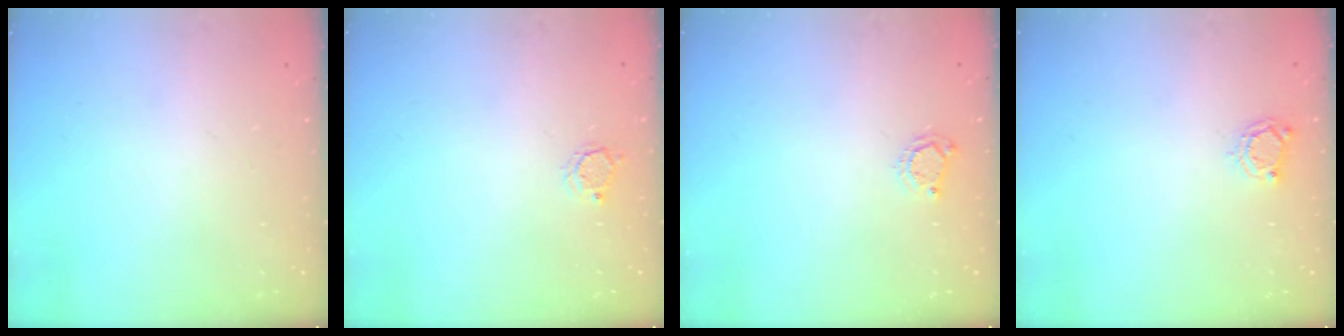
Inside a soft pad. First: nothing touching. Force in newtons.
{"total": 3.3, "press": 3.3, "slide": 0.4}
{"total": 4.0, "press": 3.9, "slide": 0.5}
{"total": 4.0, "press": 3.9, "slide": 0.3}